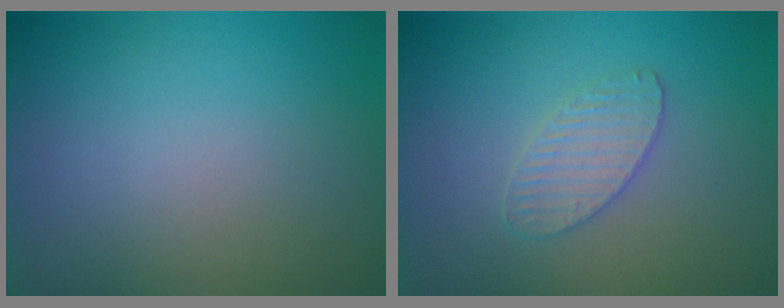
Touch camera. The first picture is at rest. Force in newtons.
{"total": 2.3, "press": 2.3, "slide": 0.2}